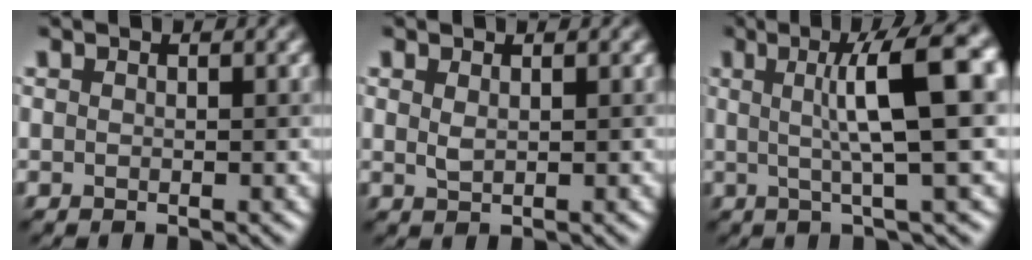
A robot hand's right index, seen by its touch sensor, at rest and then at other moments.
{"total": 0.6, "force": [0.5, 0.2, 0.4], "torque": [-0.007, -0.002, 0.016]}
{"total": 9.0, "force": [1.8, 1.5, 8.7], "torque": [-0.100, 0.015, 0.027]}